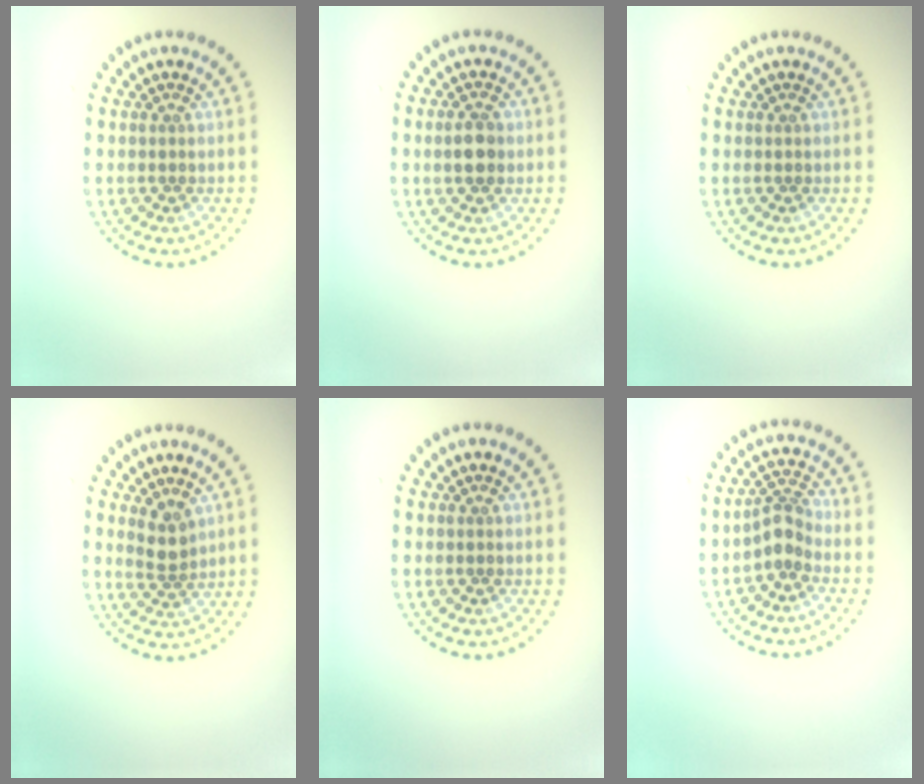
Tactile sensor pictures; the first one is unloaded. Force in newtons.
{"total": 2.9, "press": 2.9, "slide": 0.1}
{"total": 0.0}
{"total": 2.0, "press": 1.6, "slide": 1.1}
{"total": 0.0}
{"total": 2.5, "press": 1.9, "slide": 1.6}